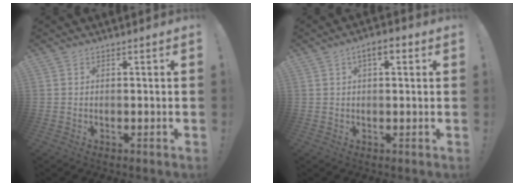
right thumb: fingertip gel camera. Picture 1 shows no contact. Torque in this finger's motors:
{"motor_torque": [0.14, 0.75, 0.16, -0.05, 0.16]}